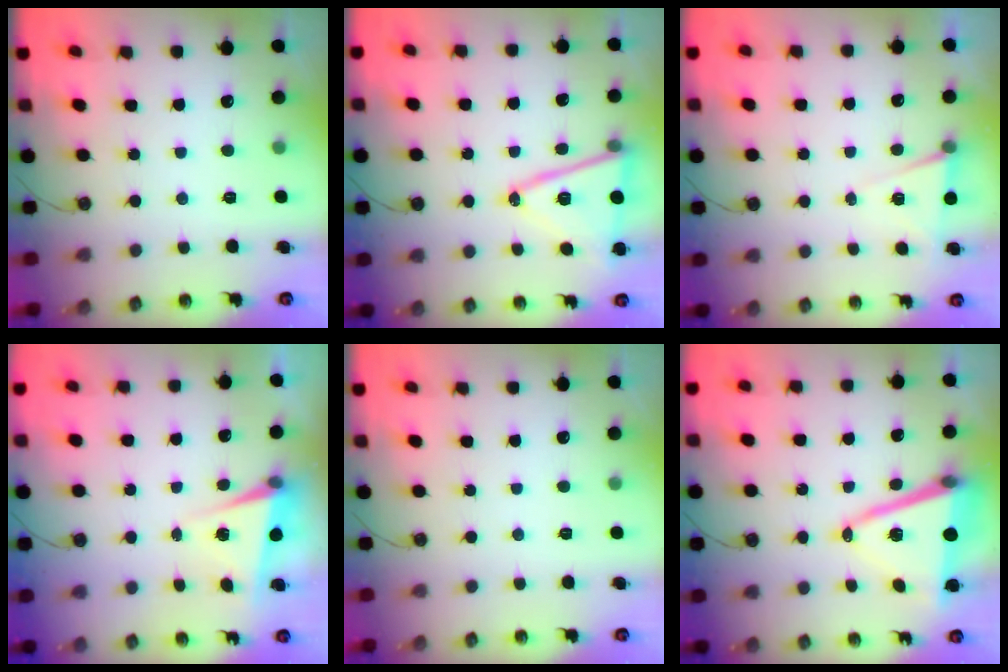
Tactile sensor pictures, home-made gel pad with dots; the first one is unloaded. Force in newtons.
{"total": 15.7, "press": 15.2, "slide": 3.8}
{"total": 5.9, "press": 4.0, "slide": 4.4}
{"total": 5.6, "press": 5.5, "slide": 0.9}
{"total": 0.0}
{"total": 14.8, "press": 14.3, "slide": 3.7}